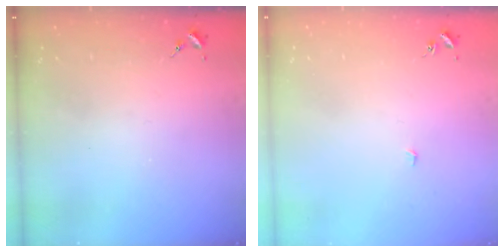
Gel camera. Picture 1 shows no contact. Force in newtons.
{"total": 2.1, "press": 2.1, "slide": 0.1}